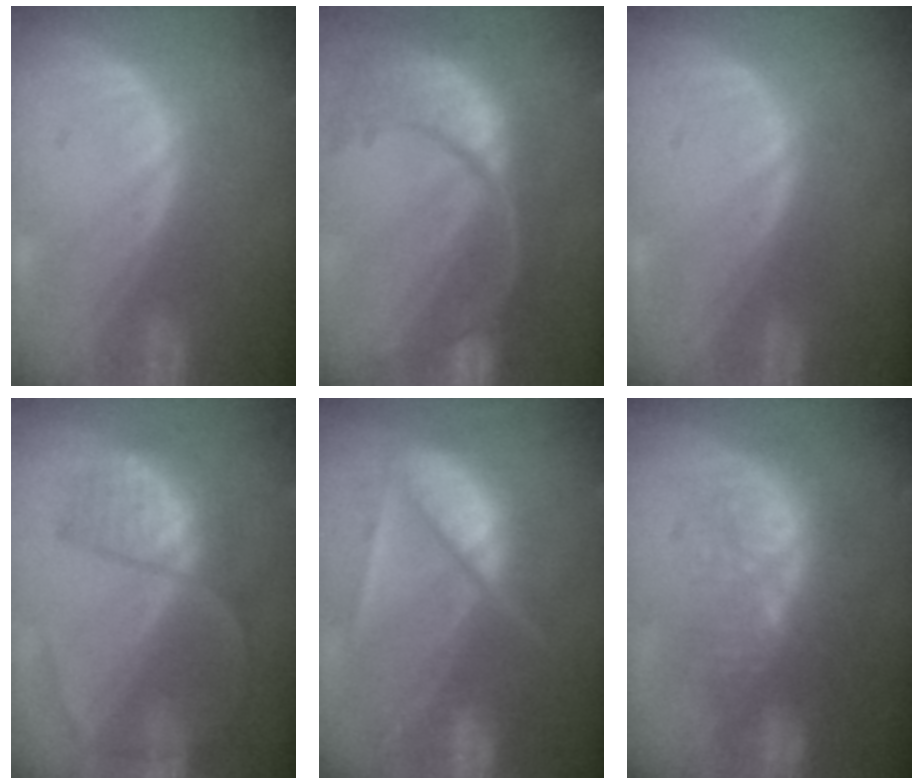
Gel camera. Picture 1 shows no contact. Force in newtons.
{"total": 13.2, "press": 10.7, "slide": 7.9}
{"total": 0.0}
{"total": 6.7, "press": 6.5, "slide": 1.6}
{"total": 9.5, "press": 8.2, "slide": 4.7}
{"total": 9.5, "press": 9.1, "slide": 2.8}